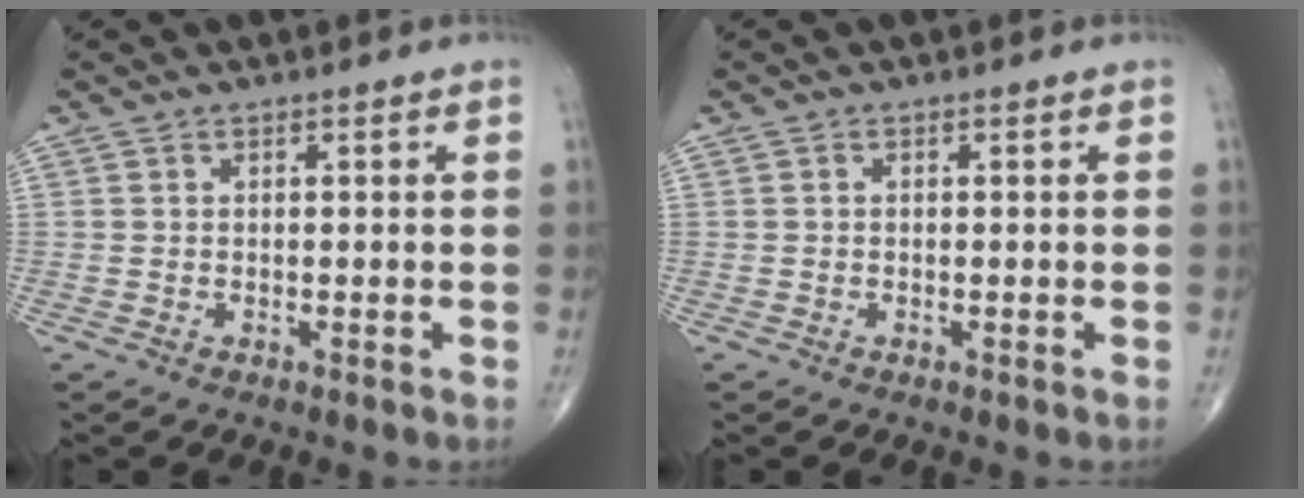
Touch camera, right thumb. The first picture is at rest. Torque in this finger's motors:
{"motor_torque": [-0.17, -0.05, -0.24, -0.21, -0.01]}